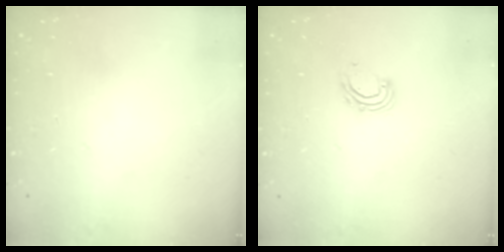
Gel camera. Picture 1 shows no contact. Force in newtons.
{"total": 4.2, "press": 4.2, "slide": 0.3}